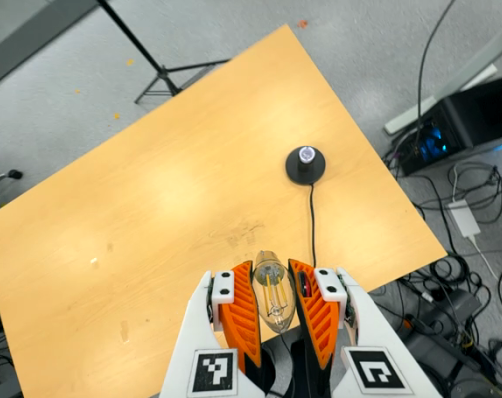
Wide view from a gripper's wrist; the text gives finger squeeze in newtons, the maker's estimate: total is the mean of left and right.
{"total": 22.1, "left": 23.7, "right": 20.4}